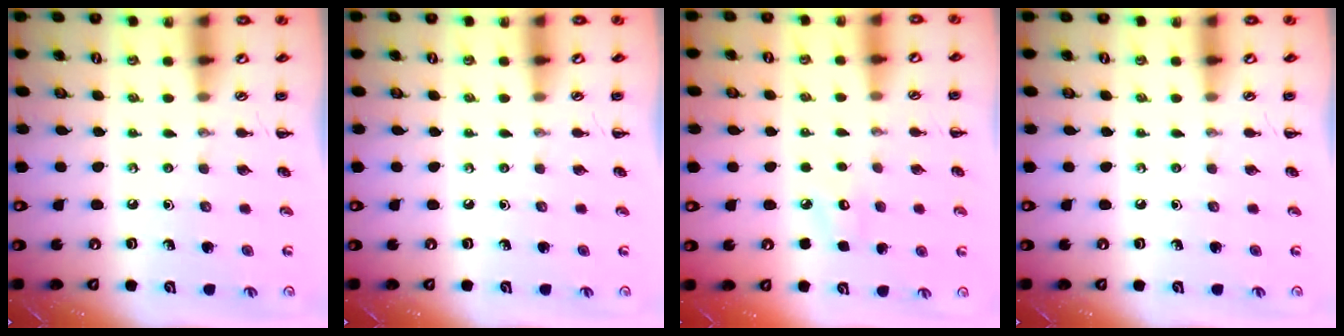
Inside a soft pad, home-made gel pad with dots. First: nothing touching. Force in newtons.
{"total": 0.0}
{"total": 4.9, "press": 4.7, "slide": 1.4}
{"total": 0.0}